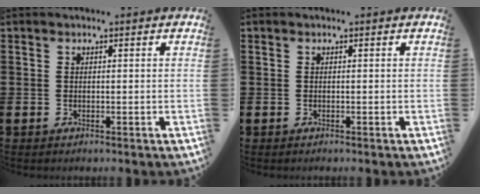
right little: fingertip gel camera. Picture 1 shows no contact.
{"total": 0.0}